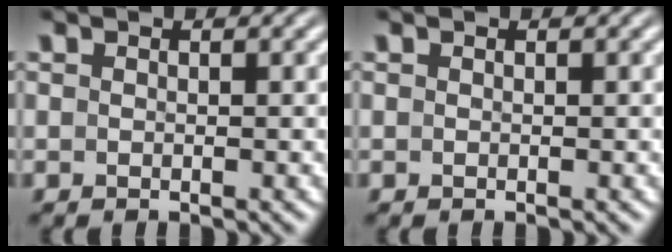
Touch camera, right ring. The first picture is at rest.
{"total": 0.0}